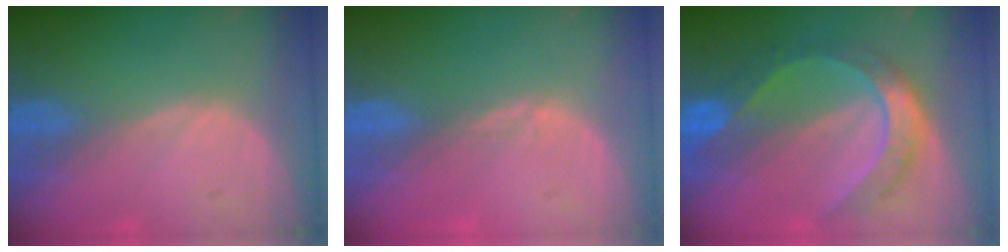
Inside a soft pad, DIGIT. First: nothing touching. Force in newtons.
{"total": 0.6, "press": 0.4, "slide": 0.4}
{"total": 8.3, "press": 8.3, "slide": 0.9}